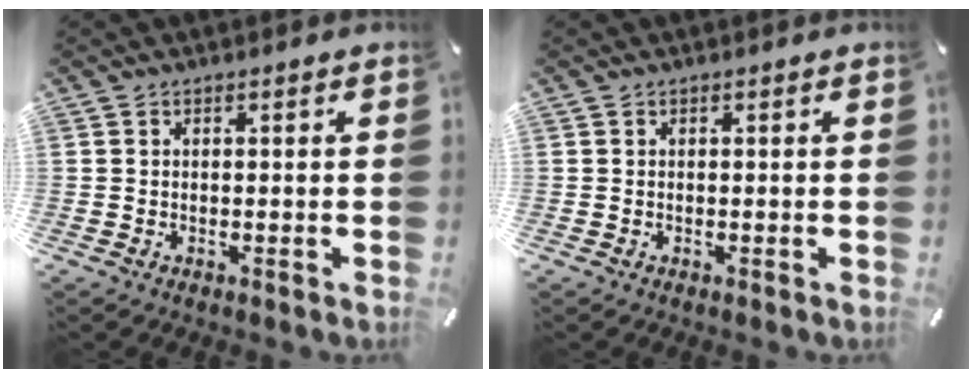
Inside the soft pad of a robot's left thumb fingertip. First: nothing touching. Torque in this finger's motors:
{"motor_torque": [-0.07, 0.10, -0.05, -0.04, 0.00]}